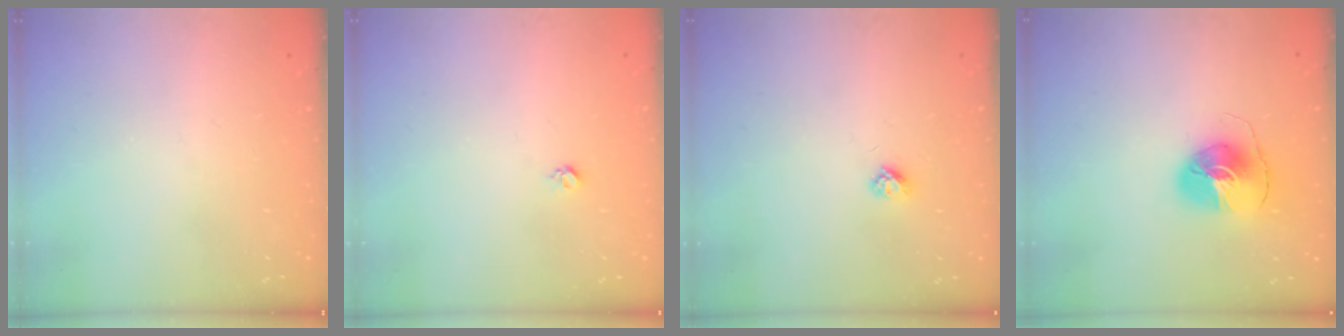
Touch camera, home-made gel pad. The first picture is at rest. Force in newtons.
{"total": 3.0, "press": 2.9, "slide": 0.4}
{"total": 3.1, "press": 3.0, "slide": 0.4}
{"total": 8.2, "press": 8.1, "slide": 1.3}